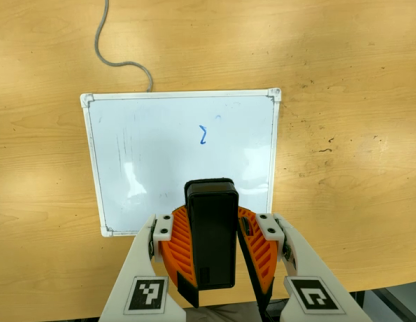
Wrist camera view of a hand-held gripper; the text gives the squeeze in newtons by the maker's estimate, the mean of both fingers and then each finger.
{"total": 8.1, "left": 8.4, "right": 7.7}